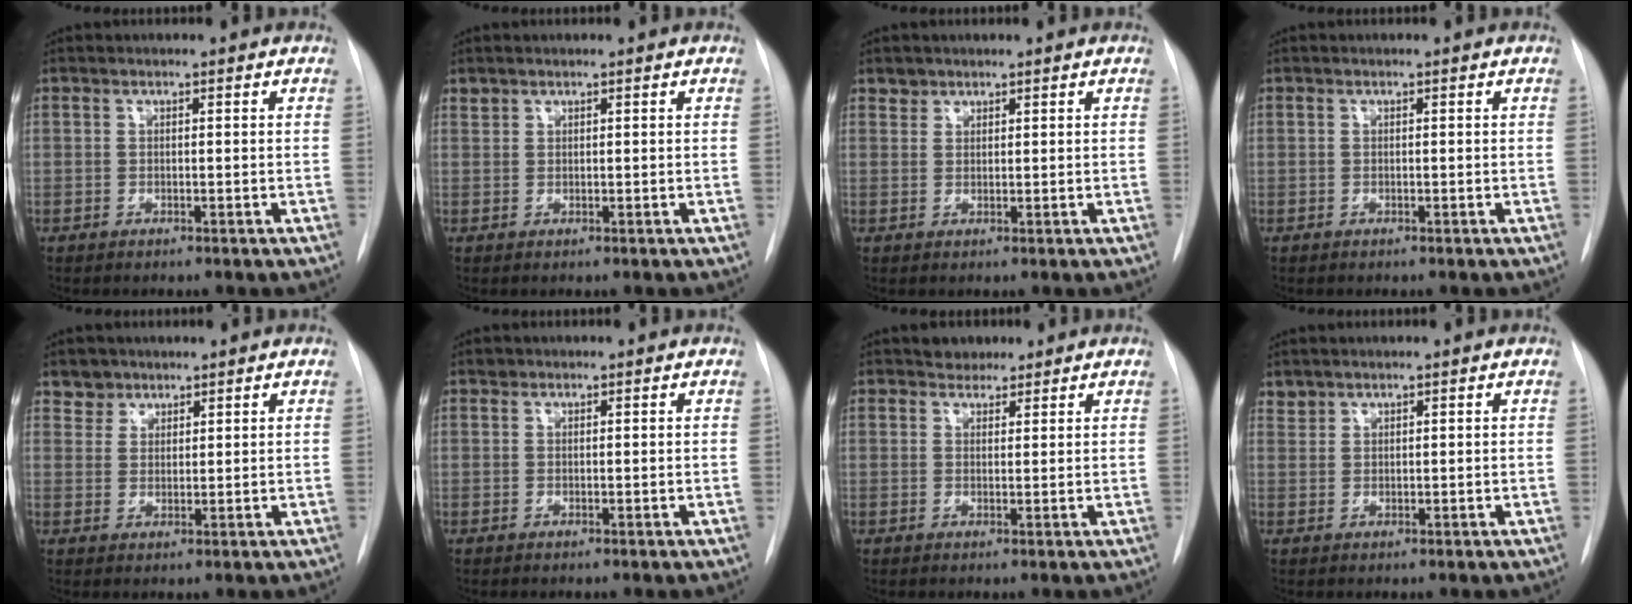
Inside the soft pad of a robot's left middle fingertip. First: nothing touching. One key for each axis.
{"total": 0.7, "fx": 0.6, "fy": 0.2, "fz": -0.1, "tx": 0.002, "ty": 0.000, "tz": 0.010}
{"total": 1.5, "fx": 1.1, "fy": 0.9, "fz": -0.2, "tx": 0.012, "ty": 0.005, "tz": 0.015}
{"total": 0.0}
{"total": 3.0, "fx": 2.3, "fy": 1.9, "fz": -0.3, "tx": 0.017, "ty": 0.005, "tz": 0.036}
{"total": 0.5, "fx": 0.4, "fy": 0.3, "fz": 0.0, "tx": 0.001, "ty": 0.006, "tz": 0.004}
{"total": 2.4, "fx": 2.0, "fy": 1.4, "fz": 0.2, "tx": -0.001, "ty": 0.006, "tz": 0.028}
{"total": 1.3, "fx": 1.2, "fy": 0.4, "fz": -0.2, "tx": 0.006, "ty": 0.003, "tz": 0.023}